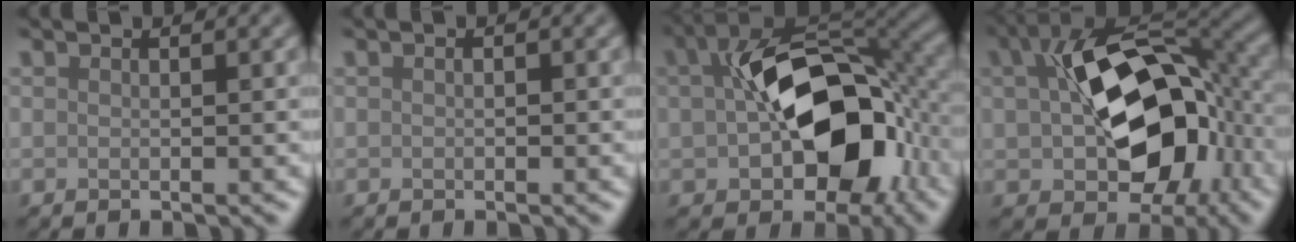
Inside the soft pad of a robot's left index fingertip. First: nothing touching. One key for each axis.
{"total": 0.0}
{"total": 13.1, "fx": -0.9, "fy": 8.0, "fz": 10.3, "tx": -0.159, "ty": -0.004, "tz": -0.011}
{"total": 13.8, "fx": -0.2, "fy": 8.6, "fz": 10.8, "tx": -0.178, "ty": -0.004, "tz": 0.003}